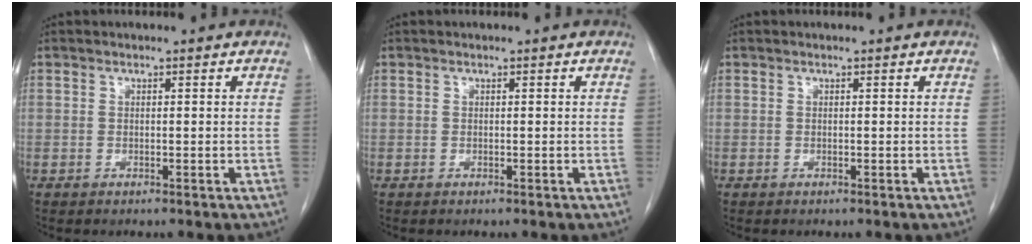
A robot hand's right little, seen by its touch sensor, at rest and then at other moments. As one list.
[{"total": 0.0}, {"total": 0.0}]